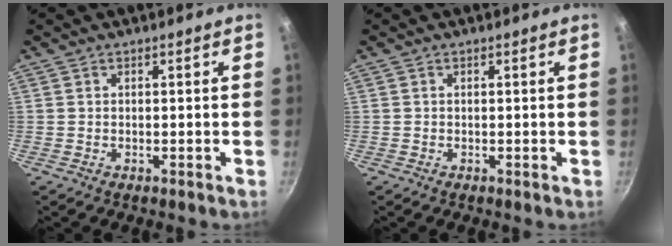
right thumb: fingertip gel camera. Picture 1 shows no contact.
{"total": 0.0}